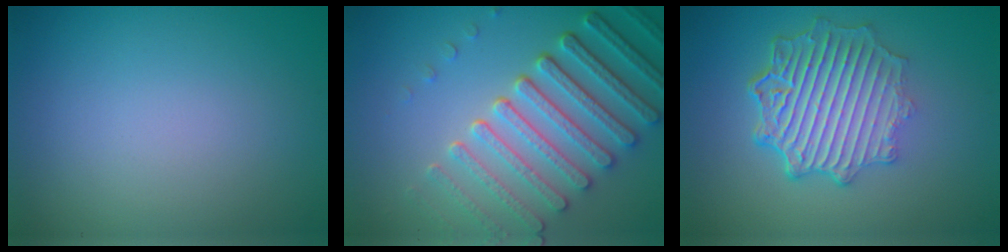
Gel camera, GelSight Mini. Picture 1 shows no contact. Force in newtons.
{"total": 7.2, "press": 5.5, "slide": 4.6}
{"total": 7.3, "press": 5.2, "slide": 5.0}